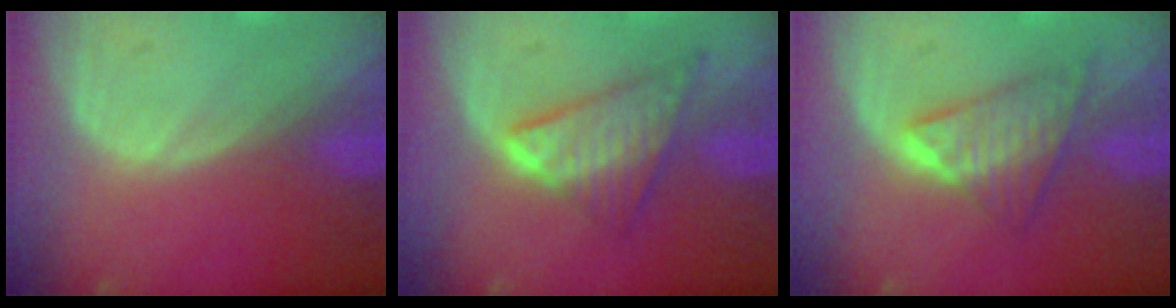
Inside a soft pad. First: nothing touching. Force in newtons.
{"total": 6.5, "press": 6.5, "slide": 0.2}
{"total": 6.0, "press": 5.9, "slide": 0.6}